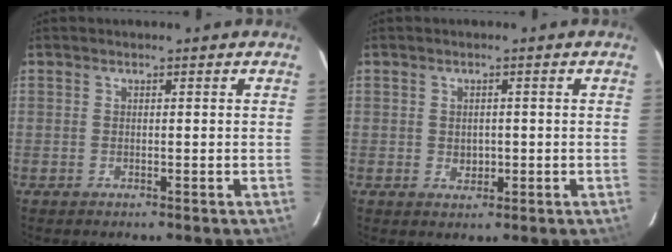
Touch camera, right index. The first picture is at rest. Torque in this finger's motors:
{"motor_torque": [0.02, 0.04, 0.04, 0.00]}